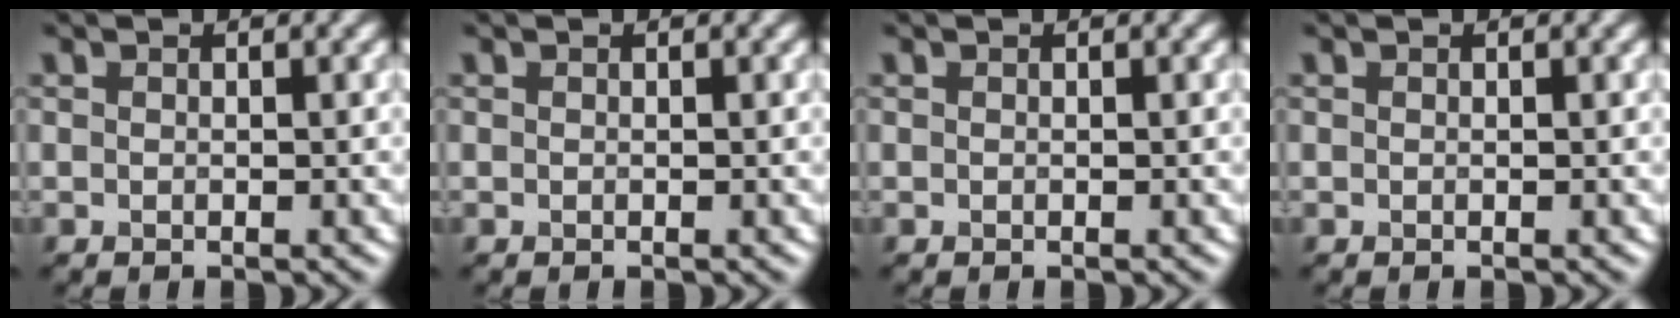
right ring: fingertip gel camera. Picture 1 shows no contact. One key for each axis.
{"total": 0.0}
{"total": 0.0}
{"total": 0.0}